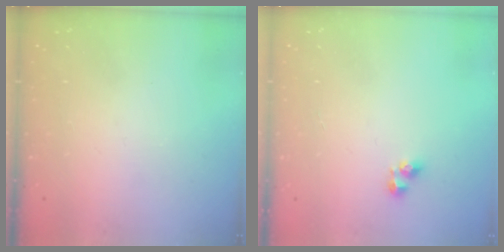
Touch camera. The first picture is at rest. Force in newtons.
{"total": 4.2, "press": 4.2, "slide": 0.4}